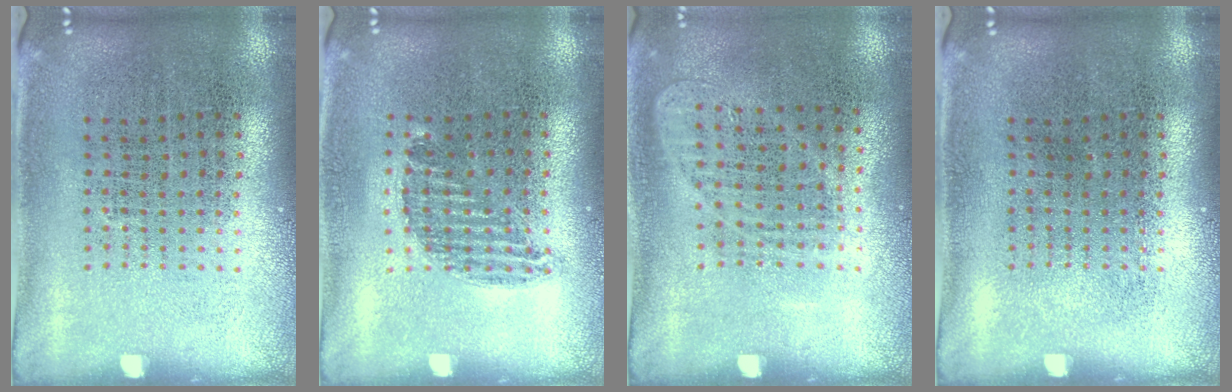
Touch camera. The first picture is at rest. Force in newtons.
{"total": 0.8, "press": 0.7, "slide": 0.5}
{"total": 1.0, "press": 0.9, "slide": 0.4}
{"total": 0.0}